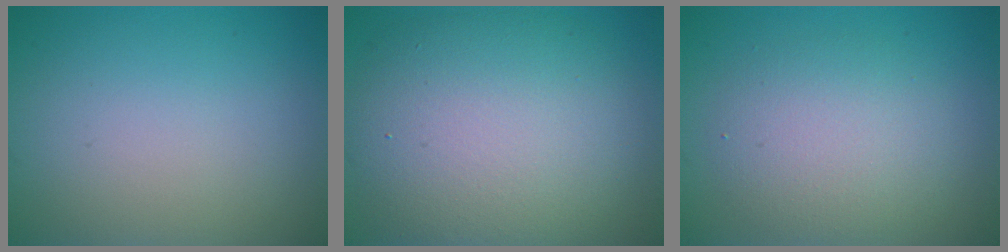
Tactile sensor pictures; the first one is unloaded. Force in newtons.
{"total": 11.0, "press": 11.0, "slide": 0.7}
{"total": 4.2, "press": 4.2, "slide": 0.4}